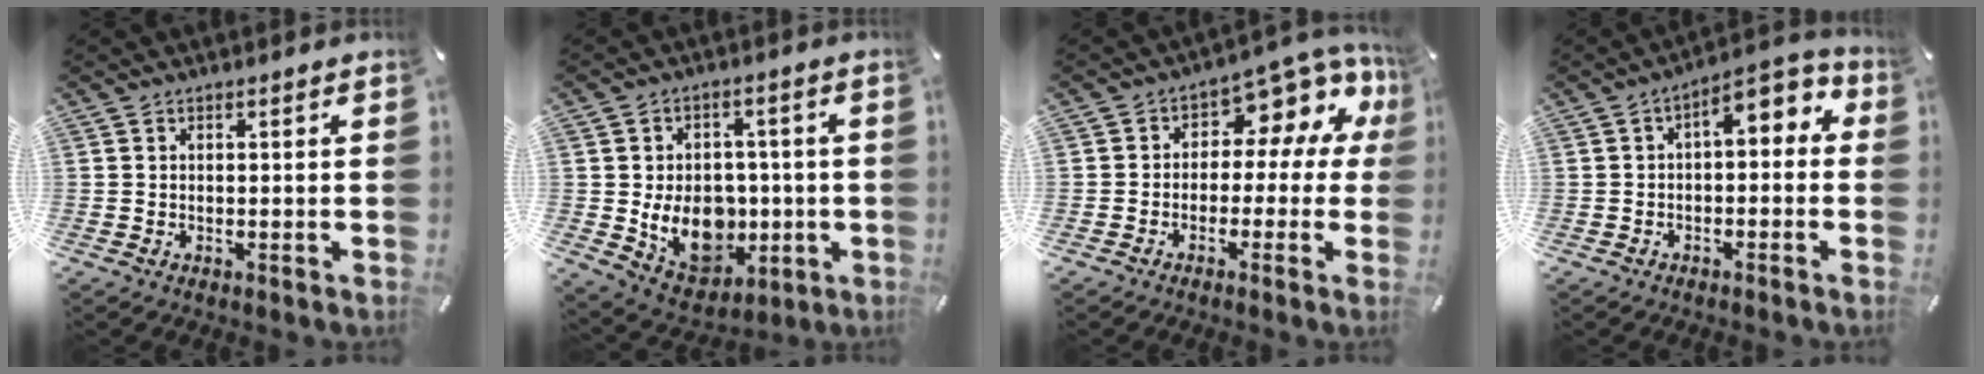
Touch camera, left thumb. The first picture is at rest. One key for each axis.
{"total": 13.6, "fx": -1.7, "fy": 10.9, "fz": 7.9, "tx": -0.141, "ty": 0.007, "tz": -0.019}
{"total": 8.3, "fx": 3.2, "fy": 5.5, "fz": 5.3, "tx": -0.074, "ty": -0.030, "tz": 0.056}
{"total": 6.4, "fx": 1.1, "fy": 3.7, "fz": 5.1, "tx": -0.070, "ty": -0.009, "tz": 0.011}